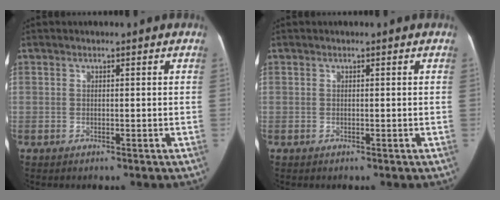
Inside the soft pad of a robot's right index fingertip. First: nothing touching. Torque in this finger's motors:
{"motor_torque": [0.00, 0.00, 0.01, 0.00]}